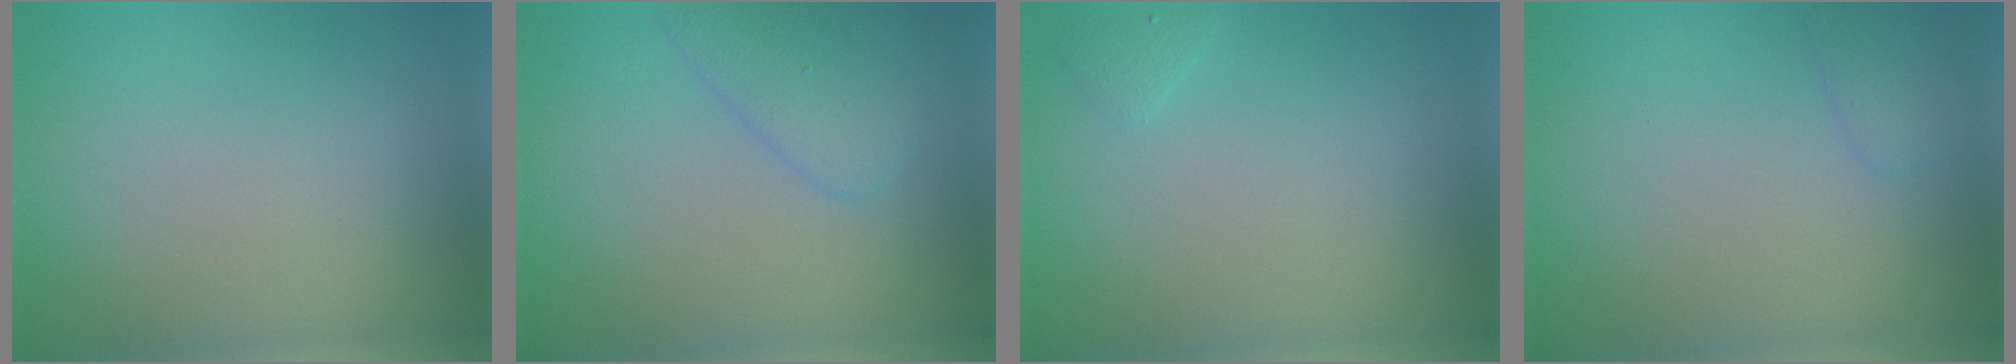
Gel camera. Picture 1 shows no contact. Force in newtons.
{"total": 2.9, "press": 2.9, "slide": 0.3}
{"total": 0.6, "press": 0.6, "slide": 0.1}
{"total": 1.0, "press": 1.0, "slide": 0.1}